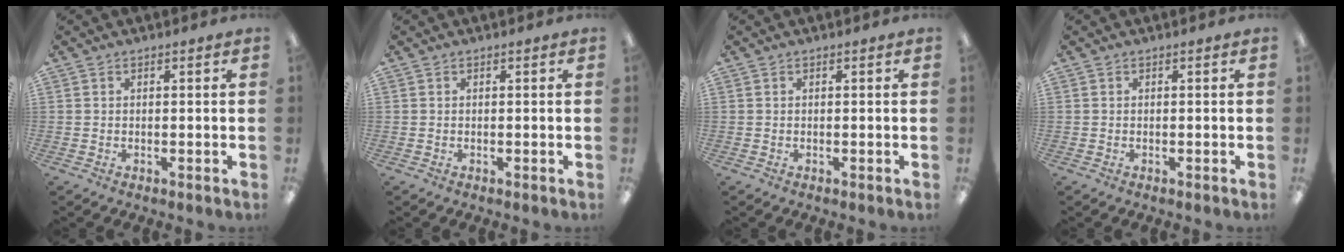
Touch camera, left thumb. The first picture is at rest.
{"total": 0.0}
{"total": 0.0}
{"total": 0.0}